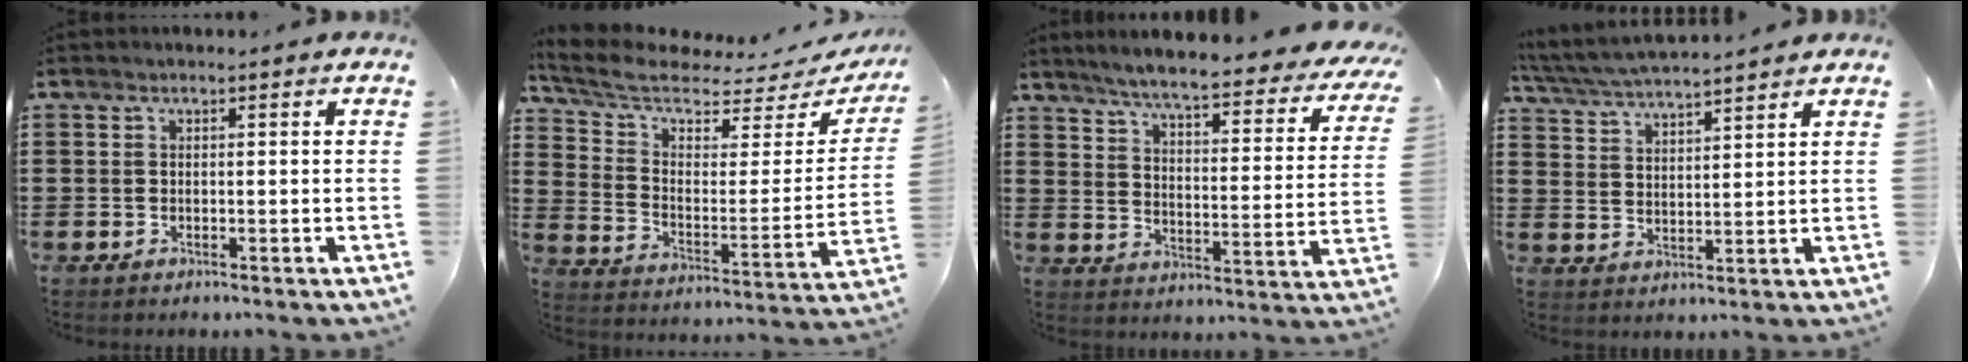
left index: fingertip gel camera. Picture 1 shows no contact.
{"total": 6.4, "force": [5.4, 2.0, 2.7], "torque": [-0.082, -0.042, 0.091]}
{"total": 5.9, "force": [5.2, -0.4, 2.8], "torque": [-0.077, -0.039, 0.082]}
{"total": 4.9, "force": [4.8, -0.1, 1.3], "torque": [-0.045, -0.023, 0.083]}